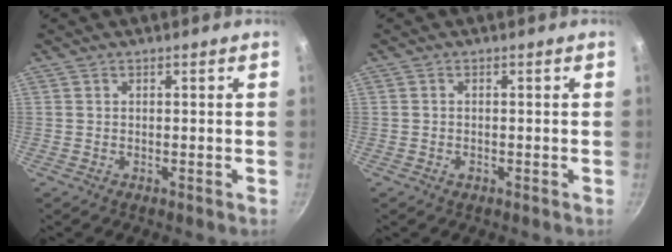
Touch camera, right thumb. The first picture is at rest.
{"total": 0.9, "force": [-0.5, 0.6, 0.5], "torque": [-0.008, 0.001, -0.008]}